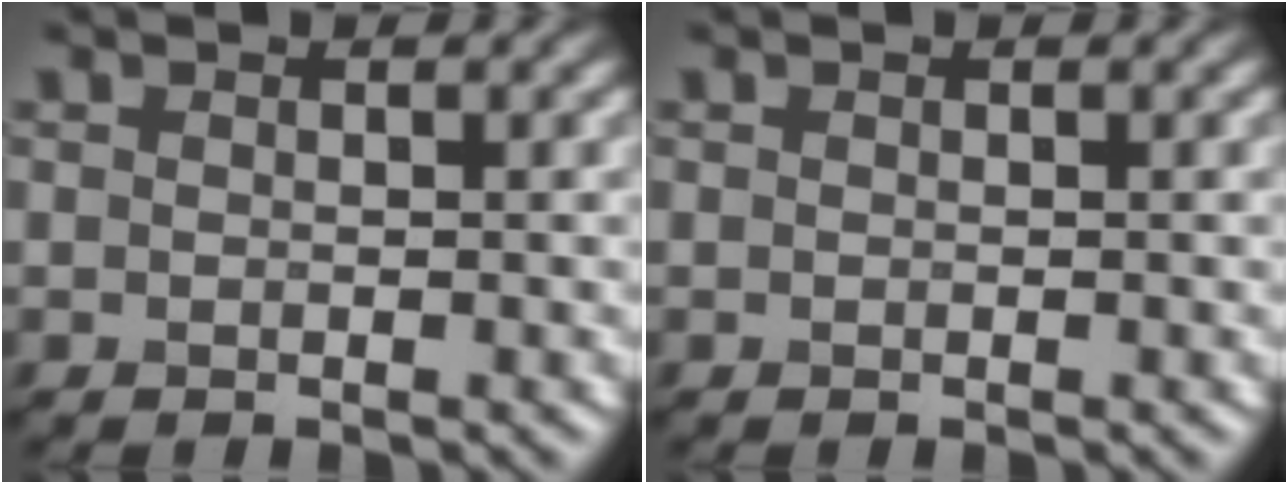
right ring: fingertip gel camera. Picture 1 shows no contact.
{"total": 0.0}